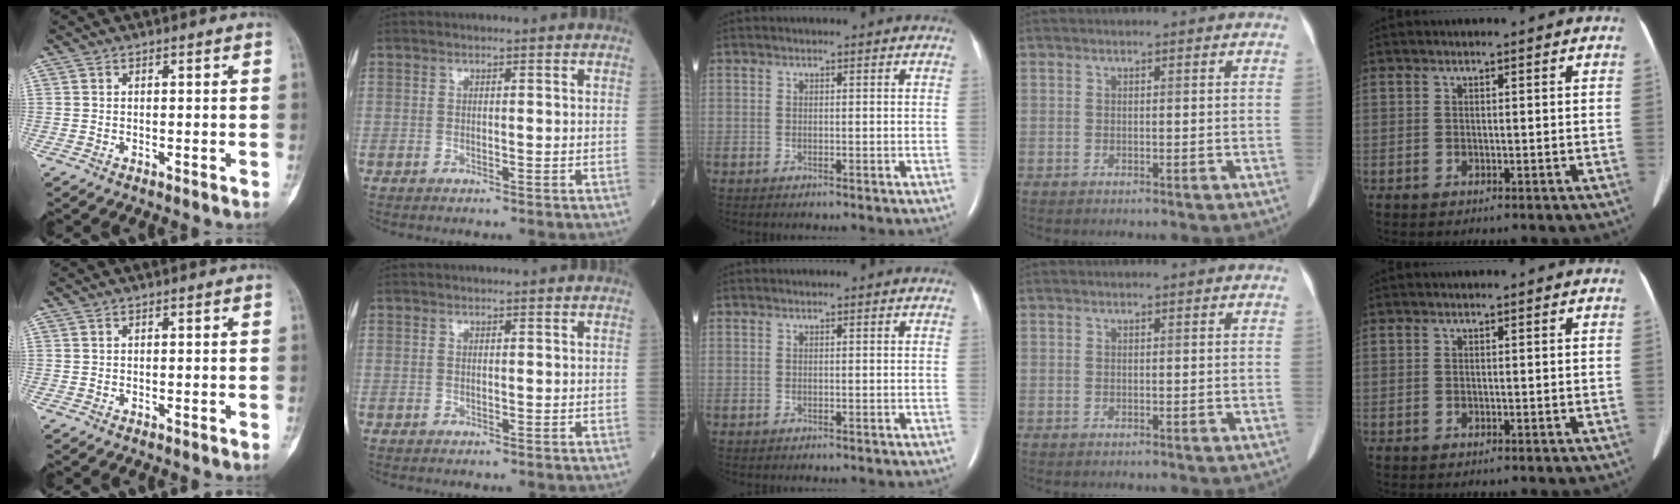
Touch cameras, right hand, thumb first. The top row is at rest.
{}